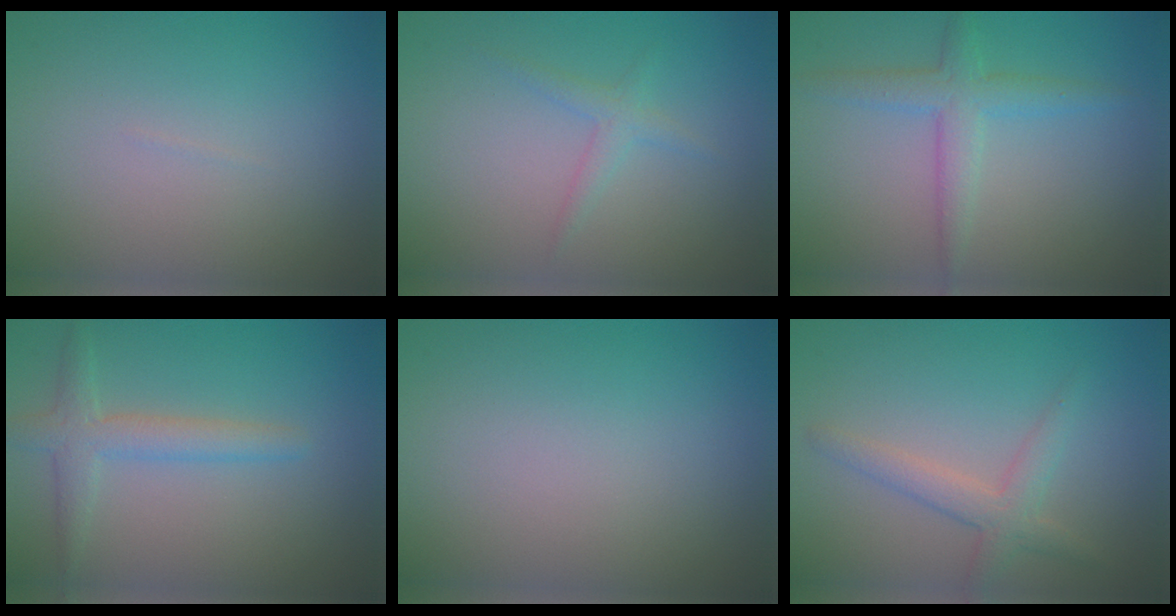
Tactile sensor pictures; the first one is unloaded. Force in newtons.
{"total": 1.4, "press": 1.4, "slide": 0.0}
{"total": 3.0, "press": 3.0, "slide": 0.1}
{"total": 2.8, "press": 2.8, "slide": 0.2}
{"total": 0.0}
{"total": 2.6, "press": 2.6, "slide": 0.1}